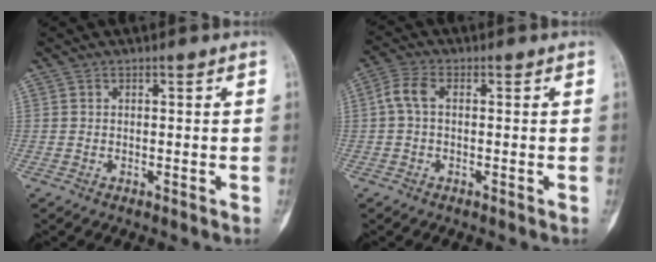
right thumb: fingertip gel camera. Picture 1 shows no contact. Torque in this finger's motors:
{"motor_torque": [-0.57, 0.63, 0.19, -0.19, 0.01]}